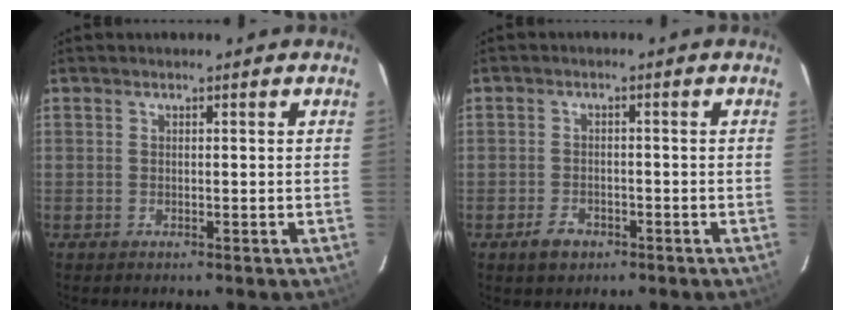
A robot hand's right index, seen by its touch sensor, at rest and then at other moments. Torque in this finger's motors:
{"motor_torque": [-0.40, 0.03, -0.74, -0.21]}